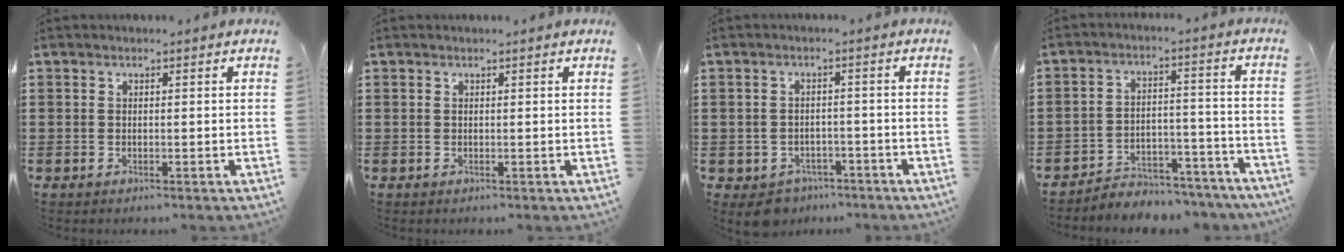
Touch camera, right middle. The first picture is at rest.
{"total": 0.0}
{"total": 3.1, "force": [-2.9, 1.2, 0.0], "torque": [-0.016, 0.001, -0.064]}
{"total": 4.9, "force": [-4.8, 0.9, 0.2], "torque": [-0.005, 0.014, -0.101]}